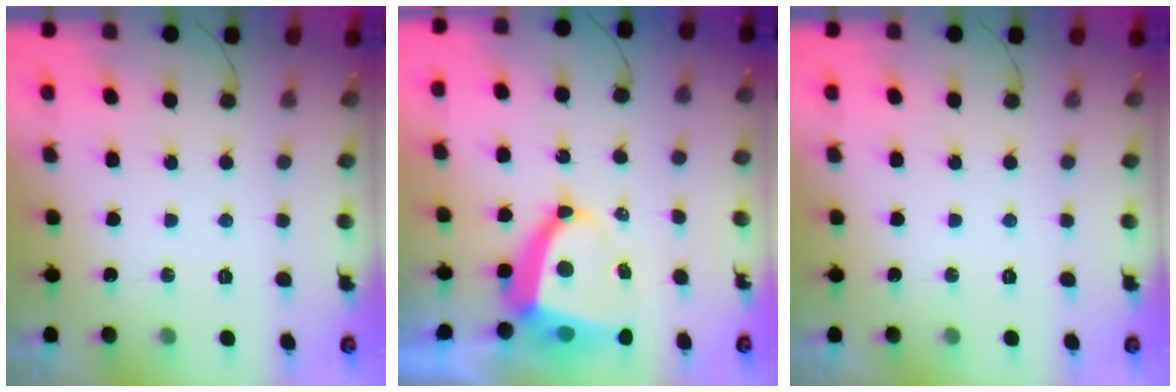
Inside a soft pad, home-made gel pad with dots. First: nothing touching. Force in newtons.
{"total": 9.2, "press": 9.2, "slide": 0.9}
{"total": 0.0}